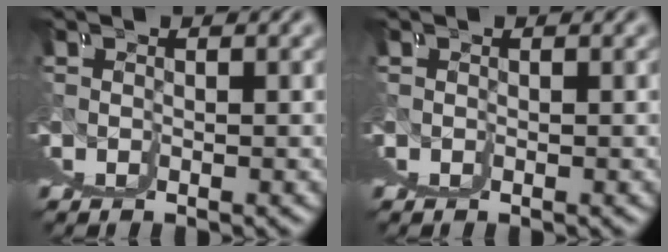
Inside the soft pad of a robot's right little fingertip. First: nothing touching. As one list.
[{"total": 0.0}]